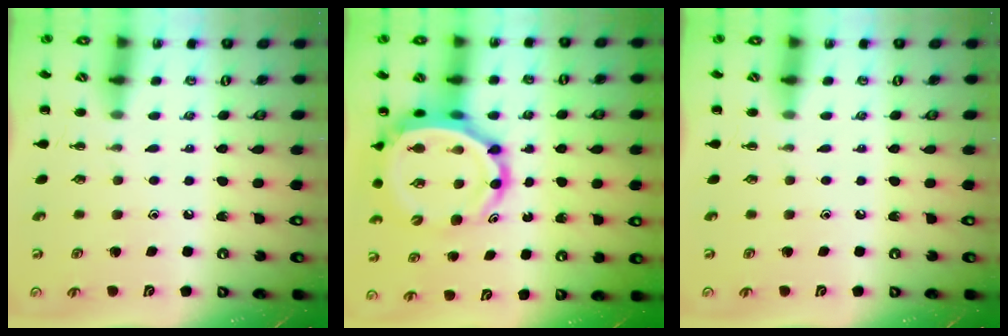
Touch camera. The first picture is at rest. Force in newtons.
{"total": 10.6, "press": 10.2, "slide": 2.9}
{"total": 0.0}